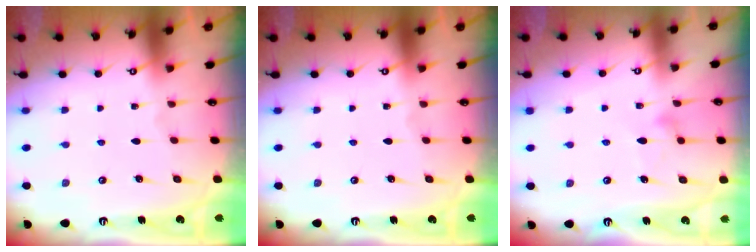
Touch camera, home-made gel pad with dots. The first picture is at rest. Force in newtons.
{"total": 0.0}
{"total": 11.5, "press": 11.5, "slide": 0.3}